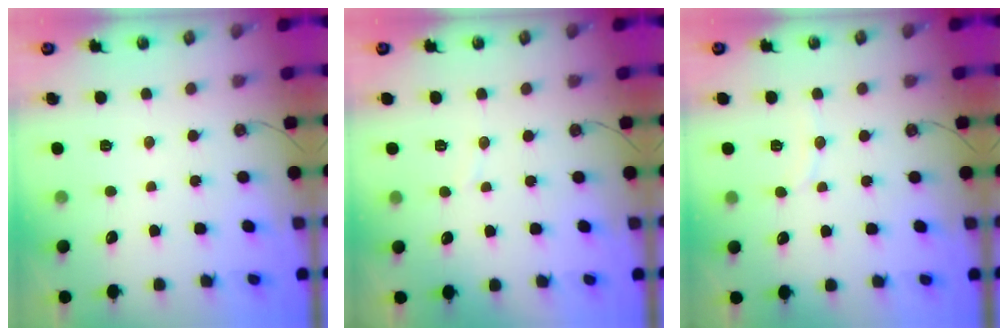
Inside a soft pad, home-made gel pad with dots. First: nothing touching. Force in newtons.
{"total": 2.6, "press": 2.6, "slide": 0.3}
{"total": 4.6, "press": 4.6, "slide": 0.6}